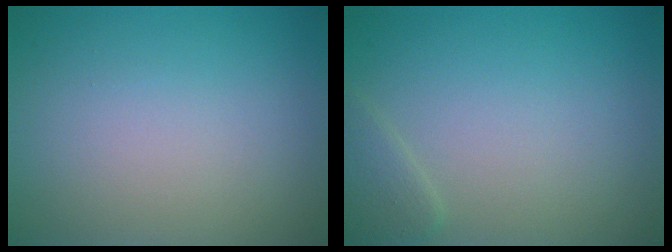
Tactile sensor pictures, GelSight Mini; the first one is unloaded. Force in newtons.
{"total": 1.4, "press": 1.4, "slide": 0.1}